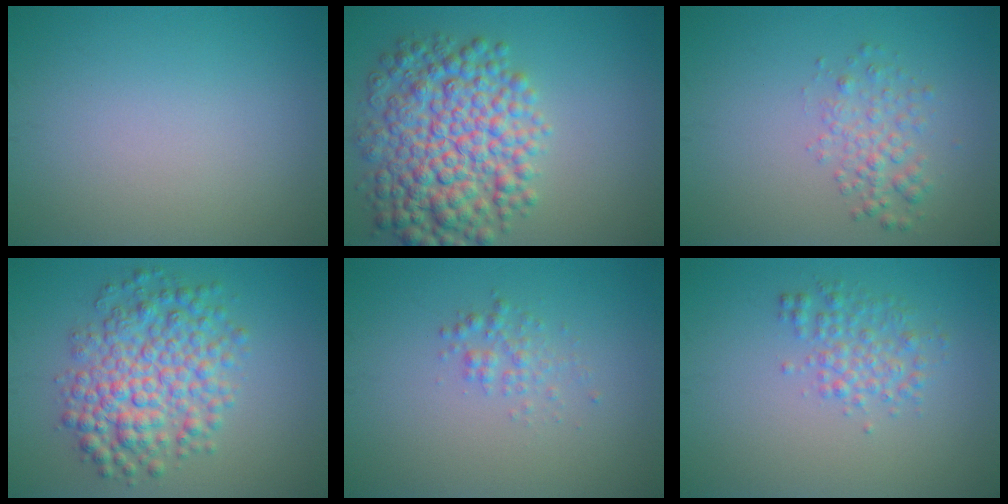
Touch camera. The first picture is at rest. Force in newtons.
{"total": 9.1, "press": 9.1, "slide": 0.0}
{"total": 2.4, "press": 2.4, "slide": 0.1}
{"total": 6.7, "press": 6.7, "slide": 0.1}
{"total": 1.5, "press": 1.5, "slide": 0.0}
{"total": 2.5, "press": 2.5, "slide": 0.0}